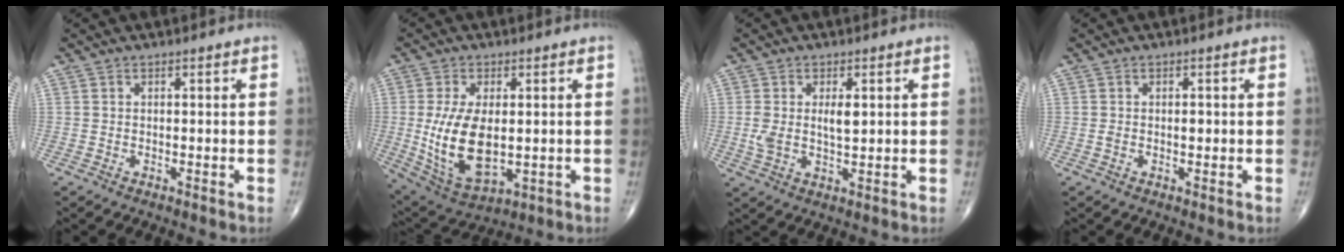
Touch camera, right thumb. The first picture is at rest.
{"total": 14.1, "force": [-0.5, 7.6, 11.9], "torque": [-0.225, -0.011, 0.011]}
{"total": 5.7, "force": [0.9, 2.7, 4.9], "torque": [-0.096, -0.003, 0.018]}
{"total": 1.5, "force": [0.0, 0.8, 1.2], "torque": [-0.021, 0.003, -0.001]}